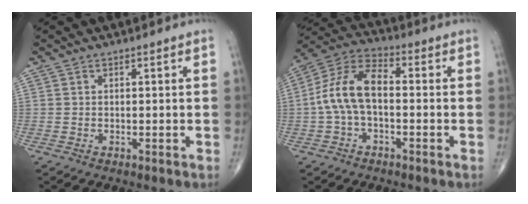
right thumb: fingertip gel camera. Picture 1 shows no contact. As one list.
[{"total": 11.0, "force": [-0.8, 5.9, 9.2], "torque": [-0.186, 0.038, -0.024]}]